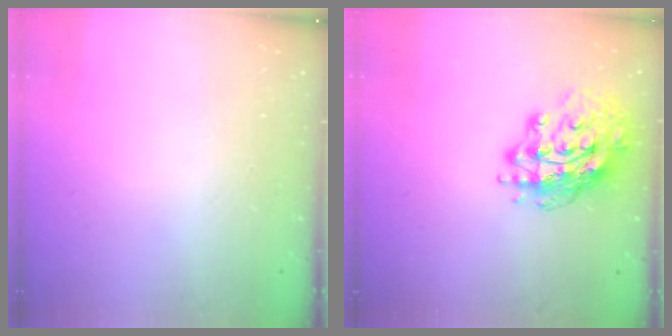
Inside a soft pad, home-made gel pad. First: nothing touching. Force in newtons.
{"total": 15.9, "press": 15.9, "slide": 1.5}